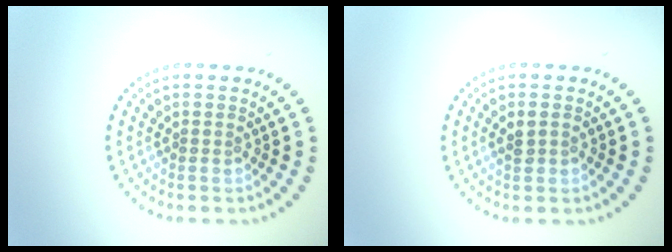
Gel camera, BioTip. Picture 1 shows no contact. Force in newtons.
{"total": 1.4, "press": 1.4, "slide": 0.1}